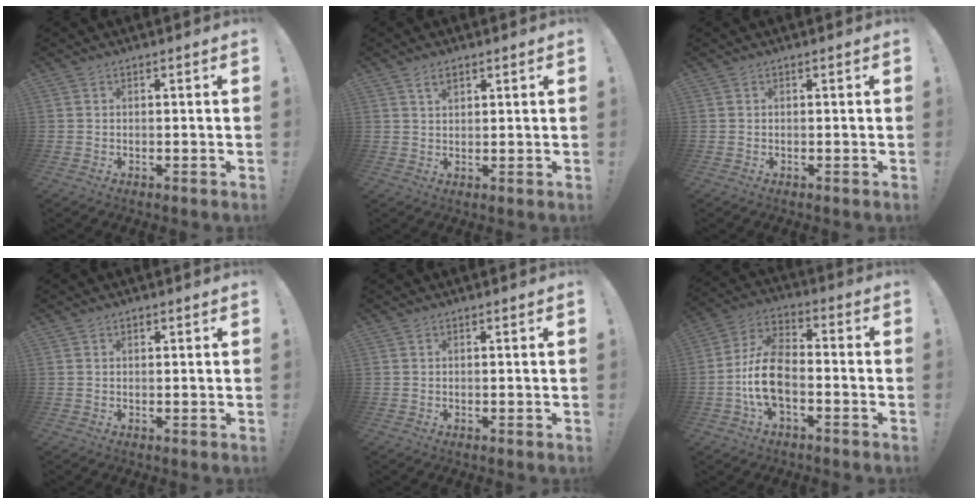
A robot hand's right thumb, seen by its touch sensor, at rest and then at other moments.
{"total": 2.9, "force": [1.7, 1.4, 1.9], "torque": [-0.033, -0.001, 0.029]}
{"total": 0.0}
{"total": 0.6, "force": [0.3, 0.4, 0.3], "torque": [-0.005, 0.002, 0.005]}
{"total": 0.0}
{"total": 13.1, "force": [-4.5, 7.2, 10.0], "torque": [-0.191, 0.022, -0.076]}